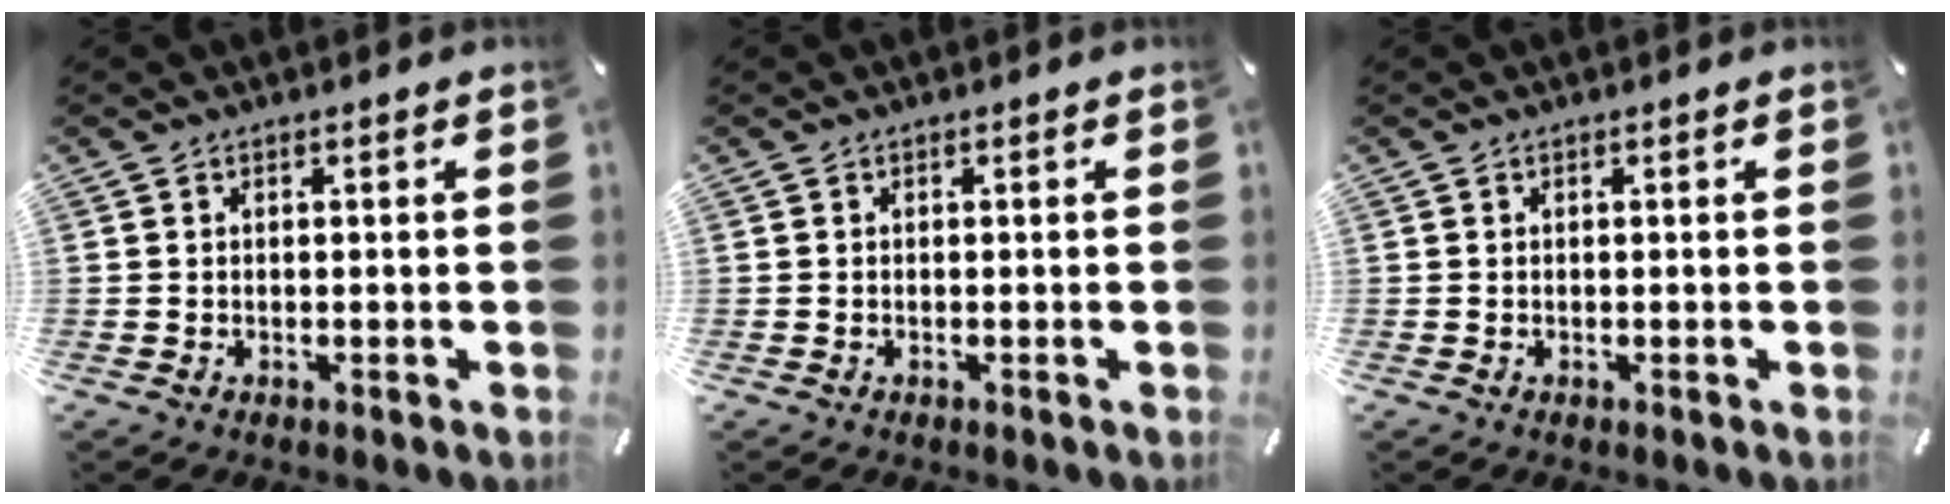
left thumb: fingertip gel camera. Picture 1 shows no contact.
{"total": 0.0}
{"total": 0.0}